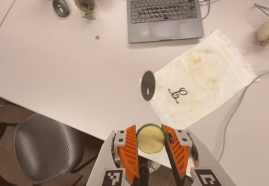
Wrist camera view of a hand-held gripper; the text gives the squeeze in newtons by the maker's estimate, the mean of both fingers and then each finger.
{"total": 8.2, "left": 8.0, "right": 8.4}